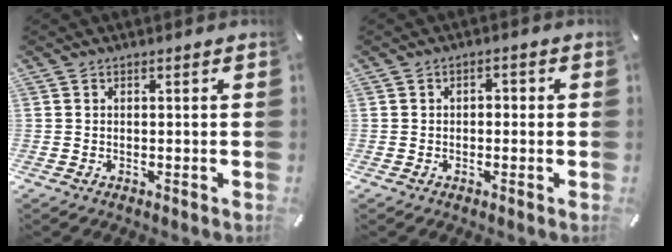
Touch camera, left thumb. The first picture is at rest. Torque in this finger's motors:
{"motor_torque": [0.50, 0.45, 0.43, 0.05, -0.06]}